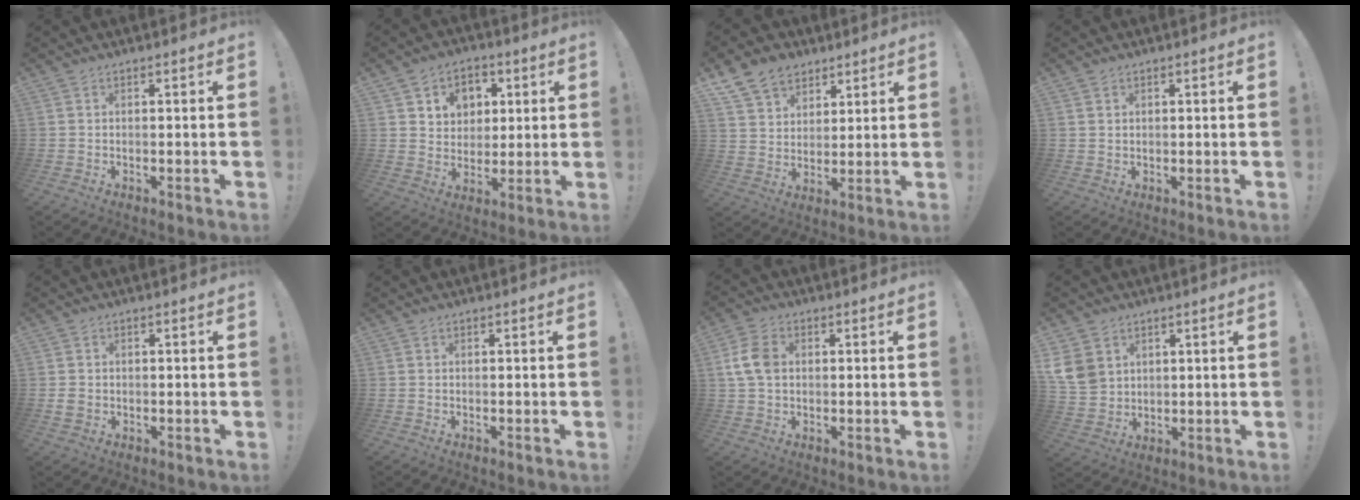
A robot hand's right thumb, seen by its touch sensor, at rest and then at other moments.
{"total": 7.9, "force": [2.8, 7.1, 1.8], "torque": [-0.018, -0.026, 0.056]}
{"total": 11.6, "force": [7.2, 8.5, 3.5], "torque": [-0.066, -0.041, 0.145]}
{"total": 1.3, "force": [0.8, 0.9, 0.3], "torque": [0.002, -0.003, 0.015]}
{"total": 2.4, "force": [-0.1, 2.1, 1.2], "torque": [-0.012, 0.002, -0.001]}
{"total": 0.0}
{"total": 8.4, "force": [1.0, 6.1, 5.7], "torque": [-0.116, 0.012, 0.023]}
{"total": 8.7, "force": [3.6, 7.0, 3.8], "torque": [-0.081, -0.021, 0.075]}